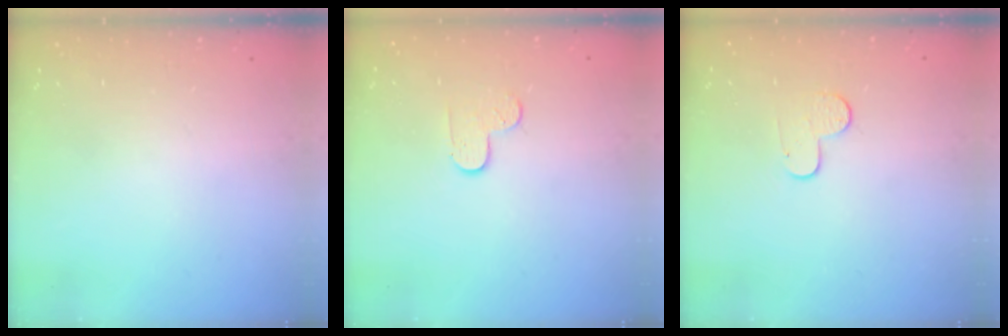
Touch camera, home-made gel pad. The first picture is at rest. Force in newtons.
{"total": 4.3, "press": 4.3, "slide": 0.4}
{"total": 7.1, "press": 7.1, "slide": 0.6}